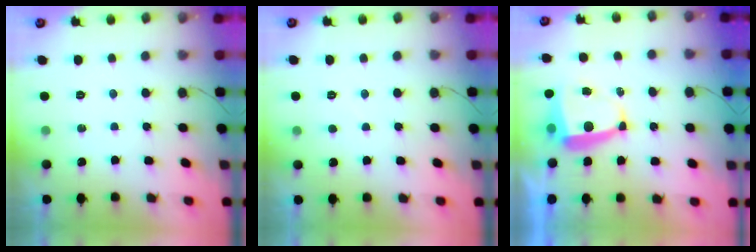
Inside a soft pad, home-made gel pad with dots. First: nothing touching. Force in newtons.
{"total": 1.9, "press": 1.9, "slide": 0.2}
{"total": 6.5, "press": 6.5, "slide": 0.7}